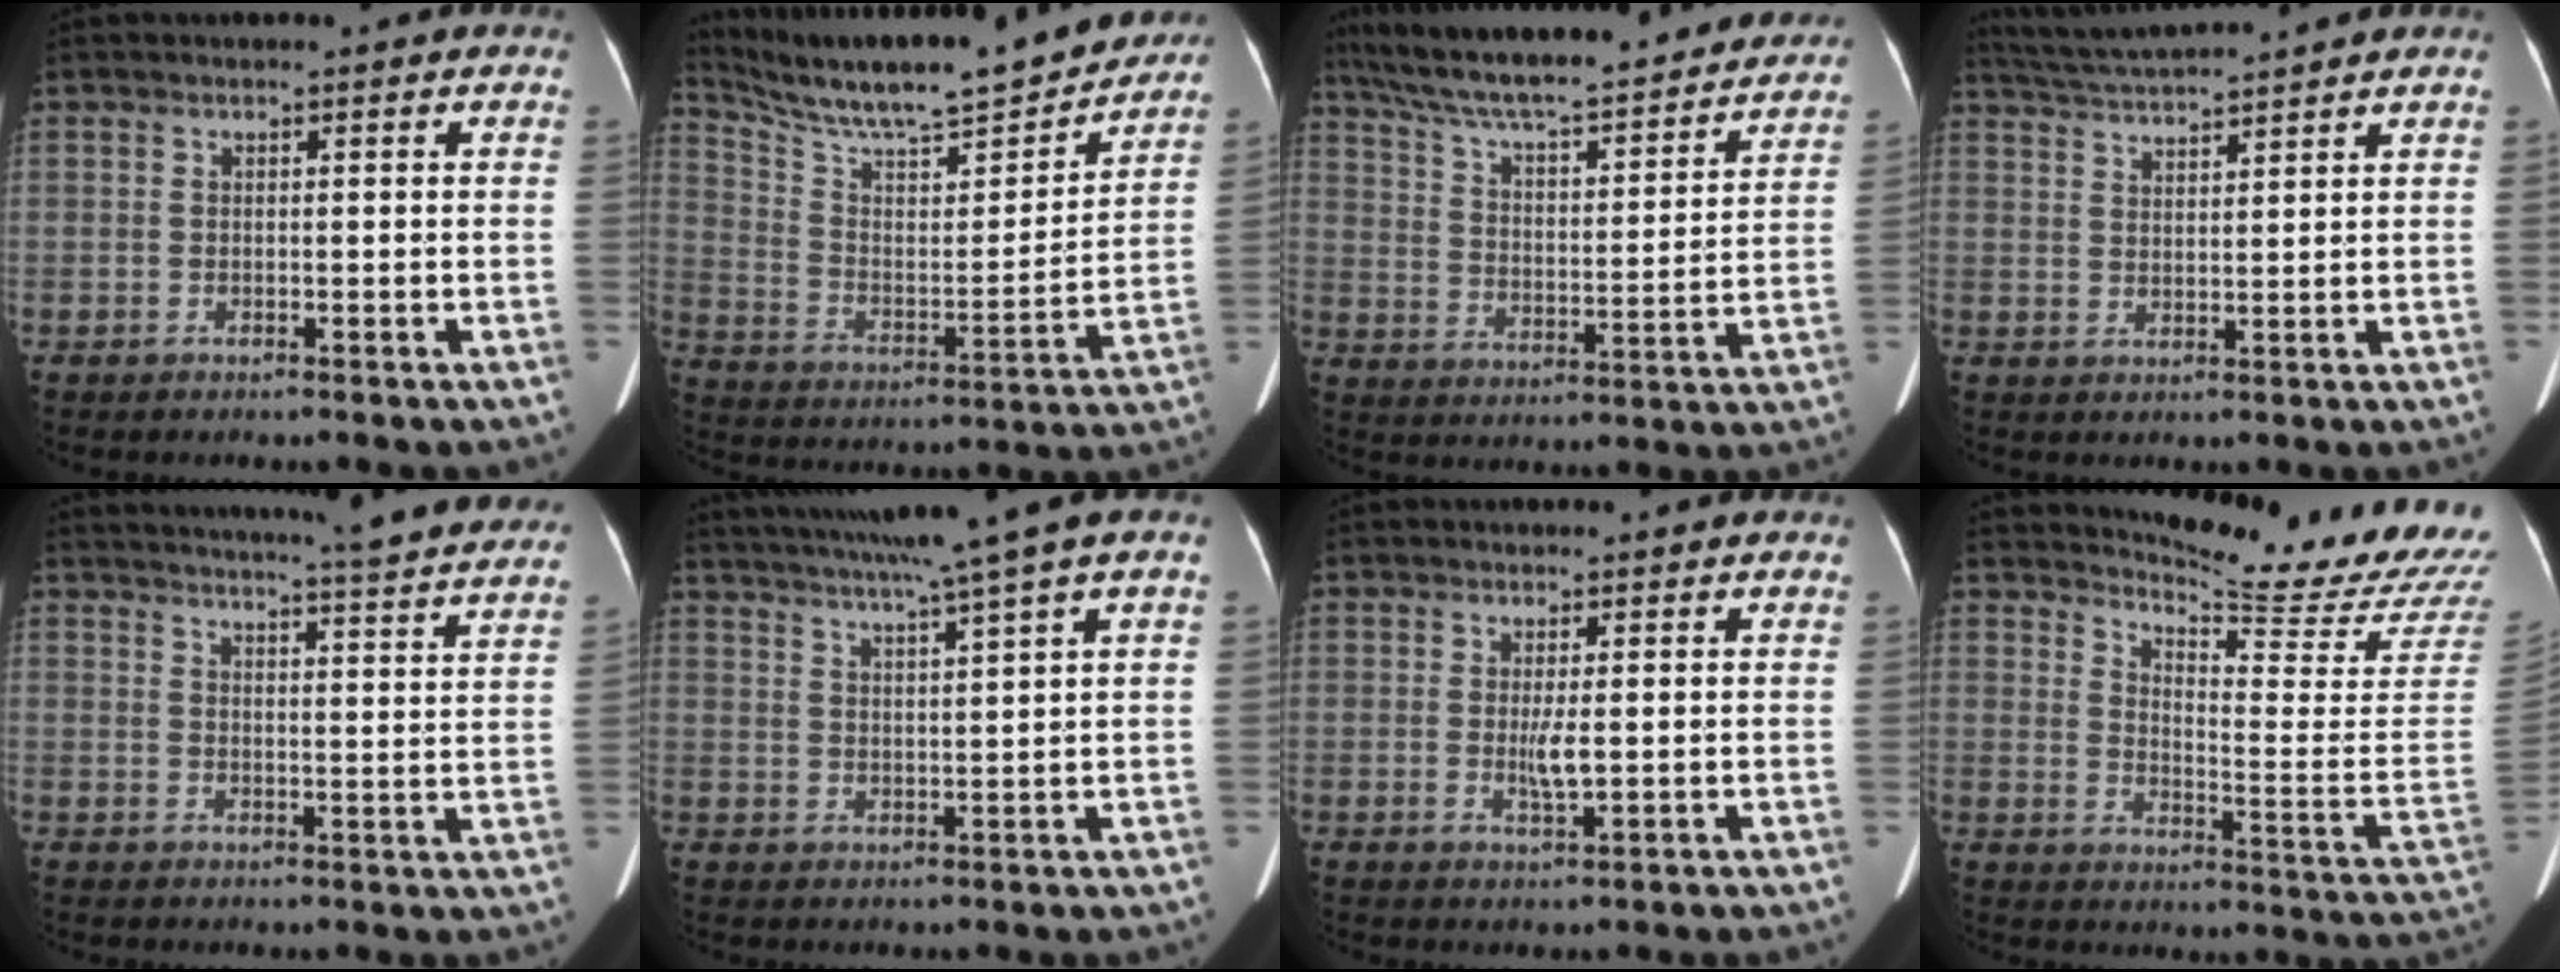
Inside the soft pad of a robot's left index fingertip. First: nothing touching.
{"total": 23.2, "force": [20.8, 2.6, 10.0], "torque": [-0.178, -0.005, 0.318]}
{"total": 29.0, "force": [25.7, 4.5, 12.8], "torque": [-0.217, -0.012, 0.350]}
{"total": 8.5, "force": [7.9, -1.0, 2.8], "torque": [-0.062, 0.025, 0.136]}
{"total": 24.9, "force": [23.1, 0.3, 9.4], "torque": [-0.143, -0.042, 0.278]}
{"total": 13.6, "force": [10.5, -1.8, 8.4], "torque": [-0.139, 0.010, 0.151]}
{"total": 2.9, "force": [0.0, 0.4, 2.9], "torque": [-0.056, -0.006, 0.001]}
{"total": 19.5, "force": [18.7, -0.3, 5.6], "torque": [-0.093, -0.132, 0.226]}